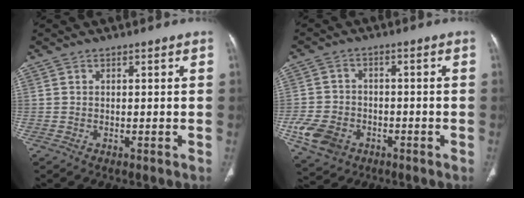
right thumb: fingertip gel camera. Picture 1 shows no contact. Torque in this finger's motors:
{"motor_torque": [1.23, 0.75, 0.68, -0.89, 0.27]}